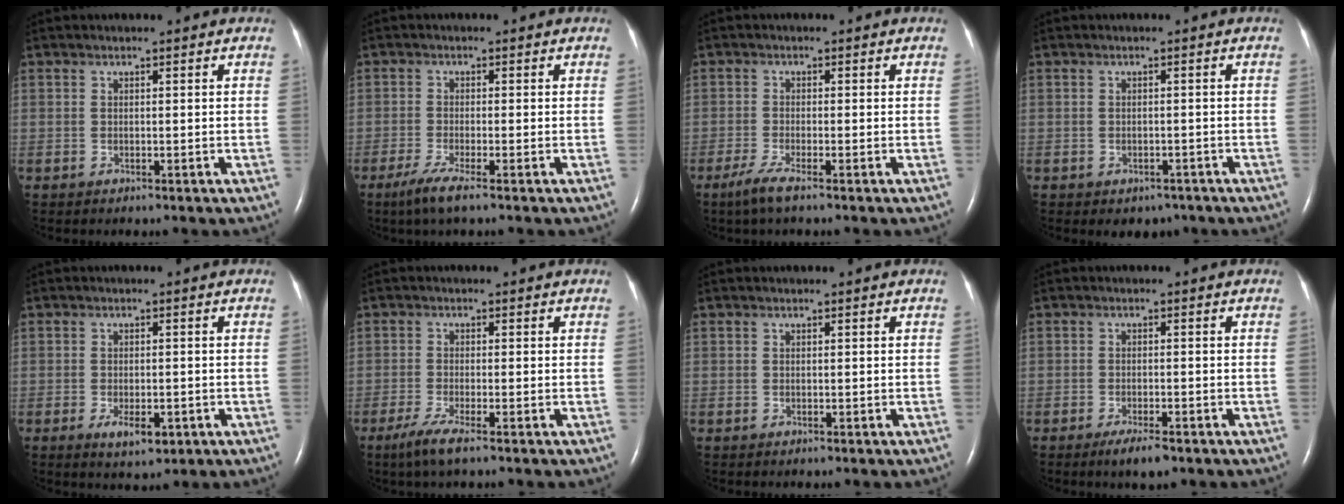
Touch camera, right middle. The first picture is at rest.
{"total": 3.6, "force": [-2.3, -0.1, 2.8], "torque": [-0.063, -0.014, -0.049]}
{"total": 2.9, "force": [-2.0, -0.1, 2.1], "torque": [-0.054, -0.010, -0.045]}
{"total": 2.9, "force": [-2.1, 1.9, 0.7], "torque": [-0.002, 0.006, -0.021]}
{"total": 3.9, "force": [-1.7, 1.6, 3.2], "torque": [-0.055, -0.004, -0.017]}
{"total": 3.5, "force": [-2.3, 0.0, 2.7], "torque": [-0.063, -0.013, -0.048]}
{"total": 0.0}
{"total": 3.4, "force": [-2.3, 0.6, 2.5], "torque": [-0.045, -0.005, -0.037]}